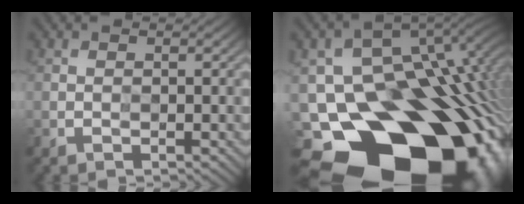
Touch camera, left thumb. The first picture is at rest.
{"total": 22.0, "force": [-11.3, 15.2, 11.3], "torque": [-0.152, -0.053, -0.151]}